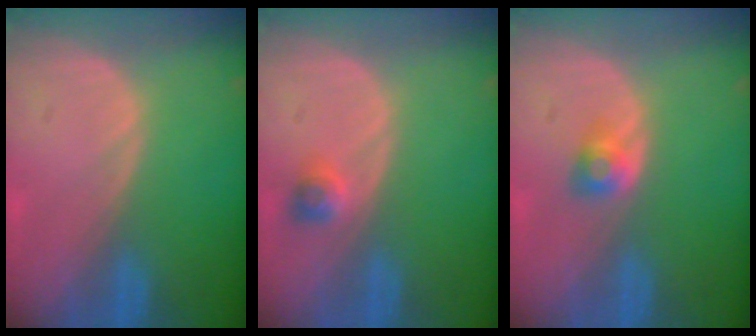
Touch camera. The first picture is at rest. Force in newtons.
{"total": 2.3, "press": 2.0, "slide": 1.1}
{"total": 2.7, "press": 2.4, "slide": 1.2}